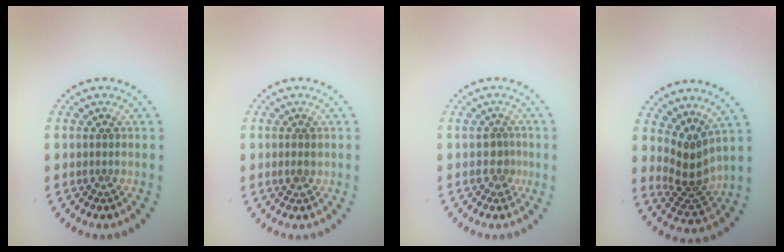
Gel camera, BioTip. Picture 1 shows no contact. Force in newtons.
{"total": 0.9, "press": 0.9, "slide": 0.3}
{"total": 1.5, "press": 1.1, "slide": 1.0}
{"total": 3.1, "press": 2.3, "slide": 2.1}